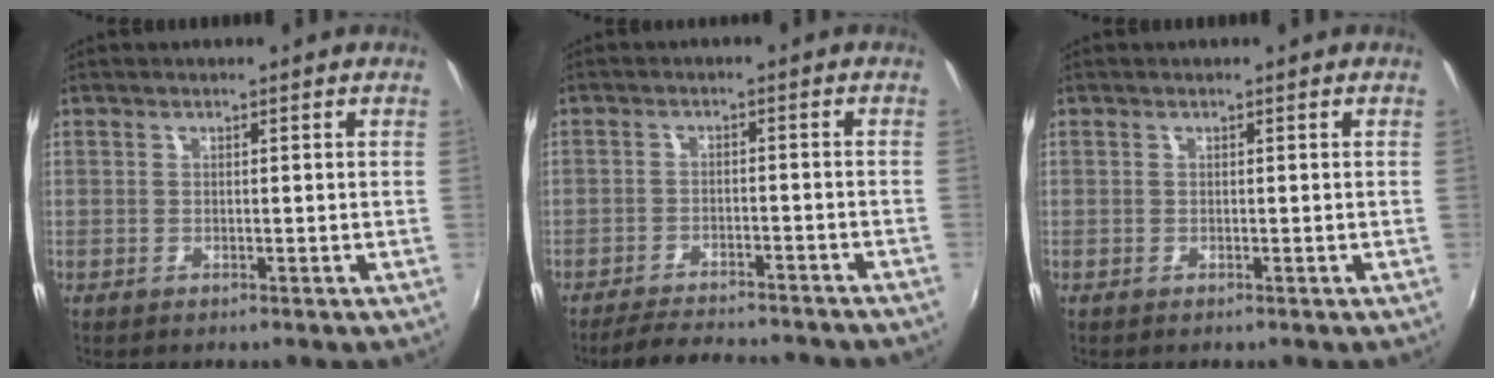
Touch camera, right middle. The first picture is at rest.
{"total": 12.1, "force": [-10.9, 2.2, 4.8], "torque": [-0.101, -0.014, -0.151]}
{"total": 0.0}